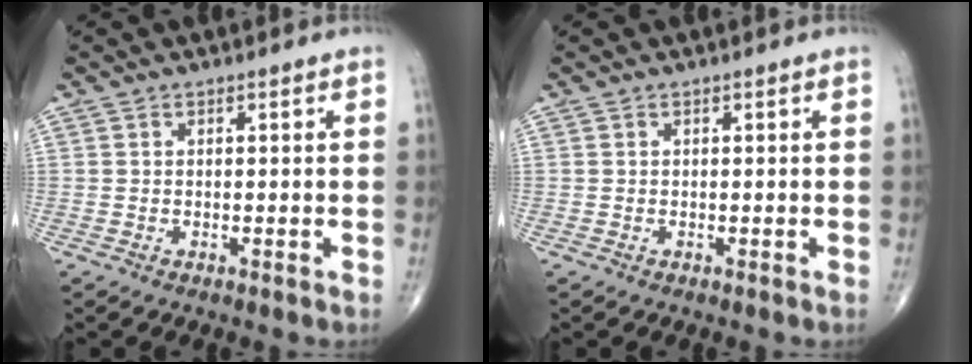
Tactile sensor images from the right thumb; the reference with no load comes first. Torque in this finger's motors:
{"motor_torque": [-0.01, 0.00, -0.18, 0.18, 0.00]}